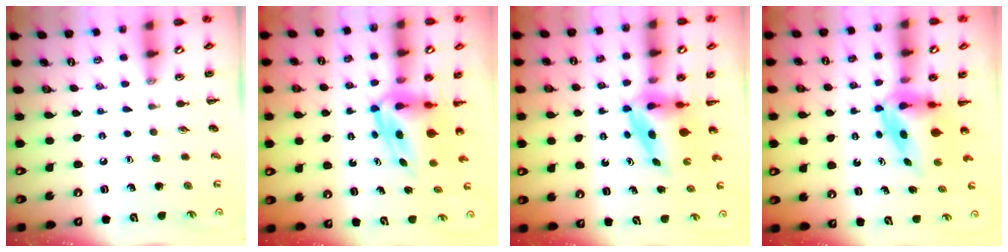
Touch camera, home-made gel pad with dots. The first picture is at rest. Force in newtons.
{"total": 5.4, "press": 5.2, "slide": 1.3}
{"total": 4.0, "press": 3.9, "slide": 0.7}
{"total": 4.0, "press": 4.0, "slide": 0.7}